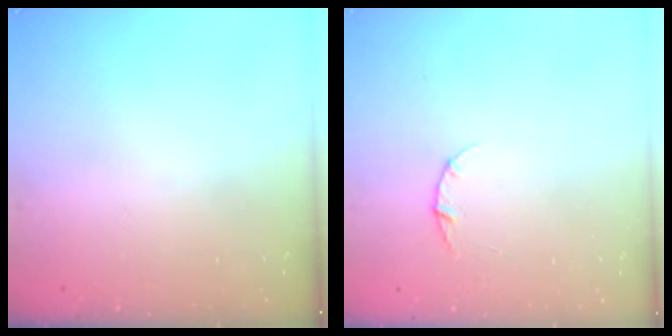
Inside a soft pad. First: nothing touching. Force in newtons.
{"total": 2.8, "press": 2.8, "slide": 0.4}